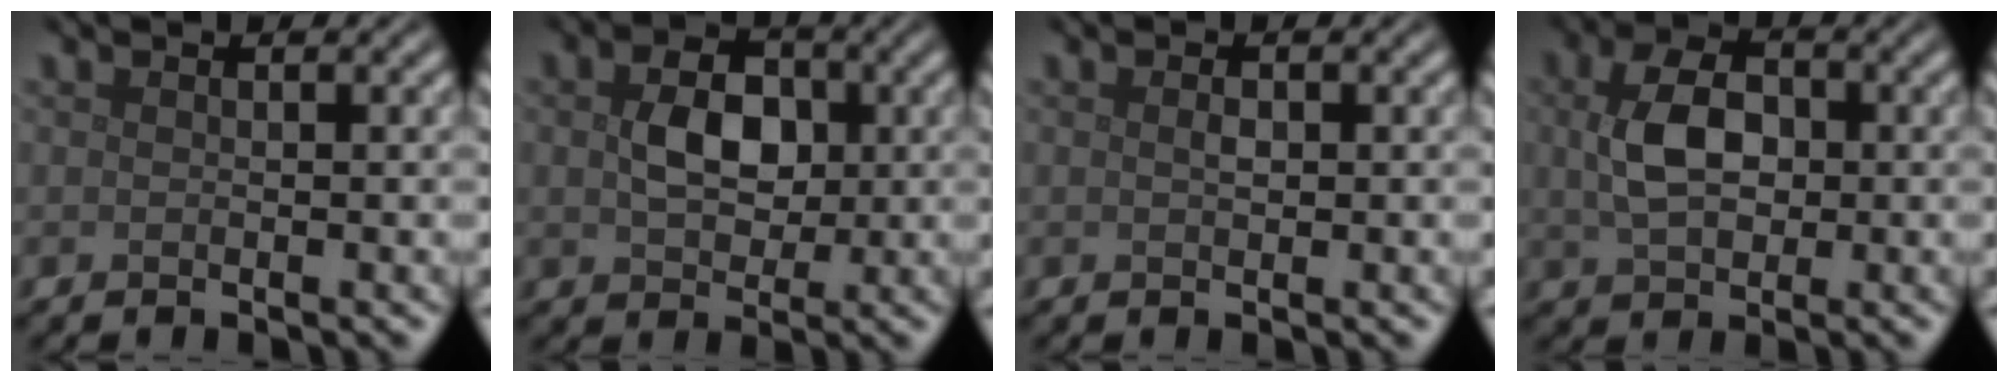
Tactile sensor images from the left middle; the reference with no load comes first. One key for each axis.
{"total": 4.3, "fx": 0.4, "fy": 3.2, "fz": 3.0, "tx": -0.063, "ty": 0.000, "tz": 0.003}
{"total": 0.8, "fx": 0.1, "fy": 0.4, "fz": 0.7, "tx": -0.015, "ty": 0.001, "tz": 0.002}
{"total": 5.0, "fx": 0.5, "fy": 3.4, "fz": 3.7, "tx": -0.082, "ty": 0.005, "tz": 0.006}